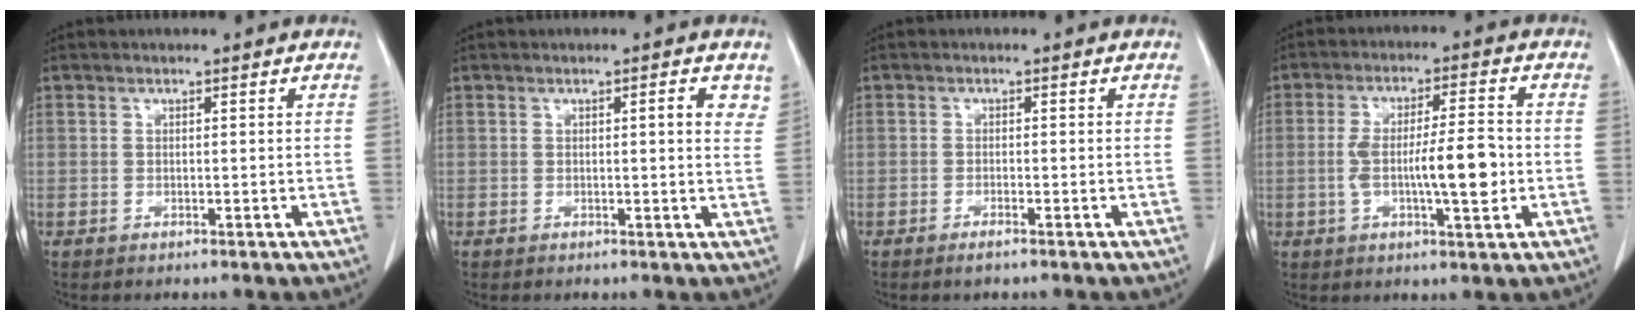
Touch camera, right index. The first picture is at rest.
{"total": 2.6, "force": [1.1, 0.5, 2.3], "torque": [-0.025, -0.001, 0.010]}
{"total": 1.5, "force": [-1.1, 0.1, 1.0], "torque": [-0.020, -0.002, -0.019]}
{"total": 9.3, "force": [-1.3, 1.4, 9.1], "torque": [-0.158, 0.005, -0.022]}